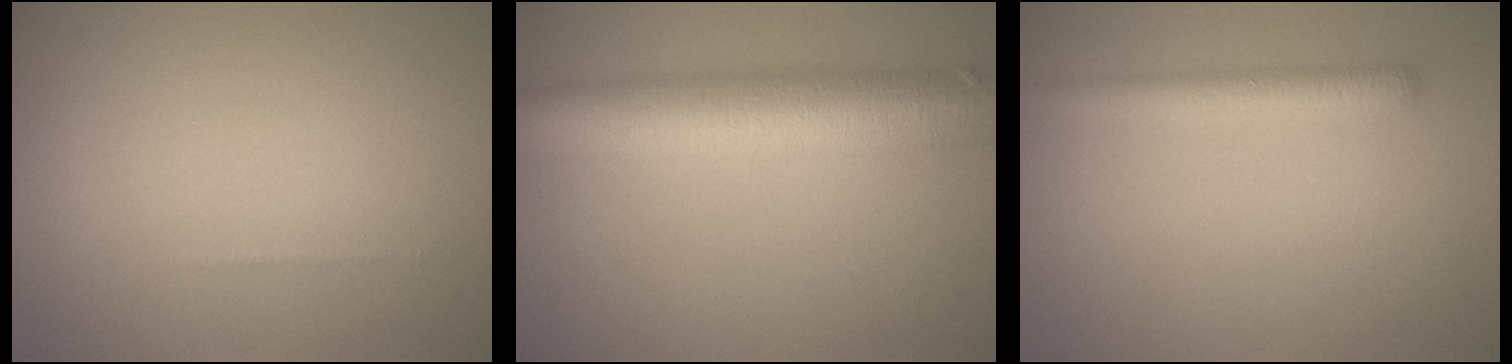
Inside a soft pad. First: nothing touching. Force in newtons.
{"total": 10.1, "press": 10.1, "slide": 0.4}
{"total": 2.3, "press": 2.3, "slide": 0.2}